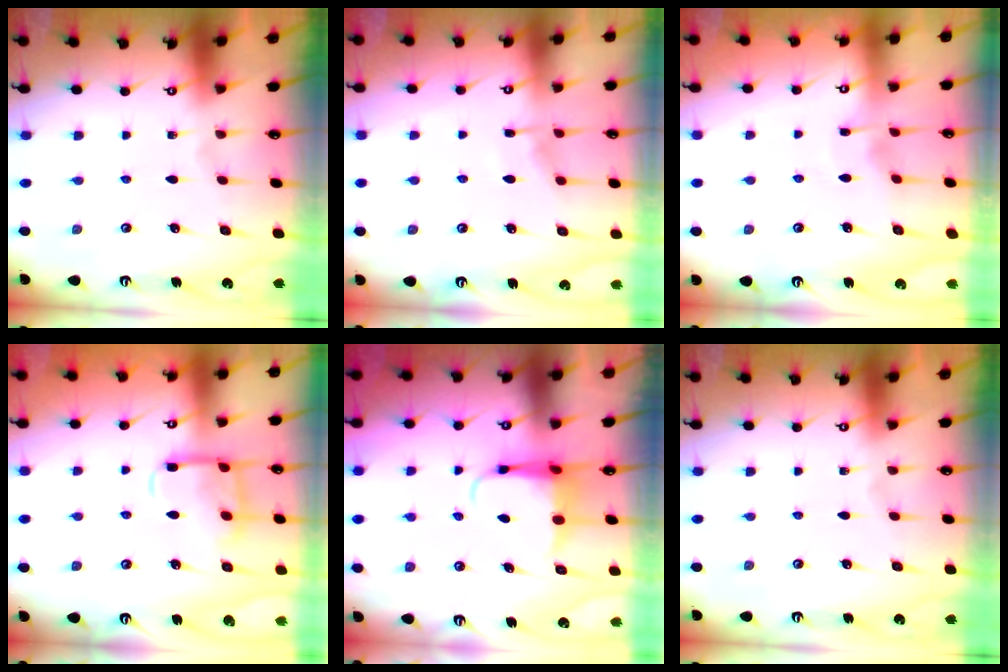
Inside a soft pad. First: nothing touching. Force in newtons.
{"total": 4.8, "press": 4.7, "slide": 0.5}
{"total": 3.0, "press": 2.9, "slide": 0.4}
{"total": 11.9, "press": 11.9, "slide": 1.1}
{"total": 5.9, "press": 5.9, "slide": 0.6}
{"total": 0.0}